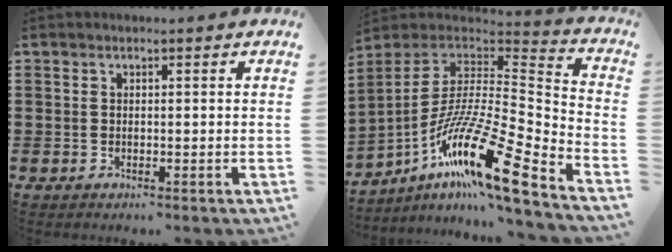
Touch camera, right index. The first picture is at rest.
{"total": 16.8, "force": [-10.0, 2.6, 13.3], "torque": [-0.259, -0.004, -0.186]}